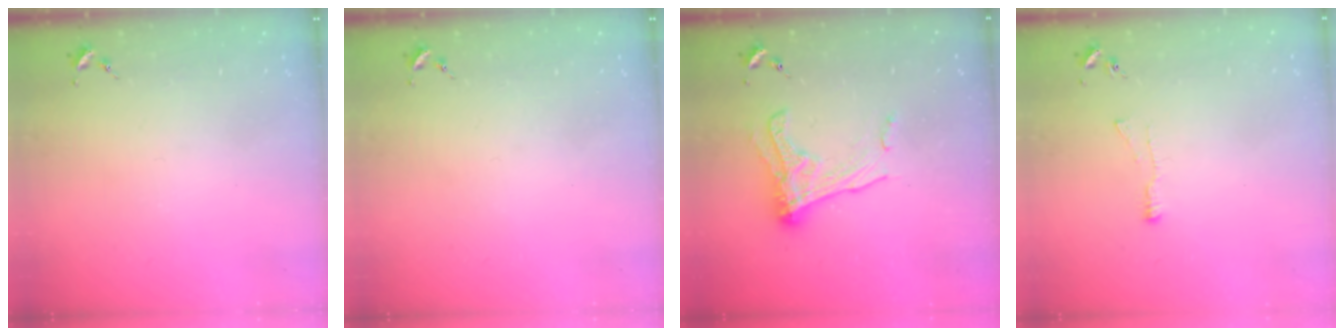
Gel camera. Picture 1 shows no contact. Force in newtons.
{"total": 0.0}
{"total": 13.6, "press": 13.5, "slide": 1.3}
{"total": 4.2, "press": 4.2, "slide": 0.5}